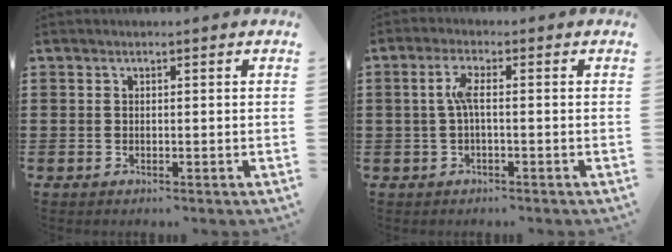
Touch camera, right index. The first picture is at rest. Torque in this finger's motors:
{"motor_torque": [0.73, -0.29, 0.27, 0.04]}